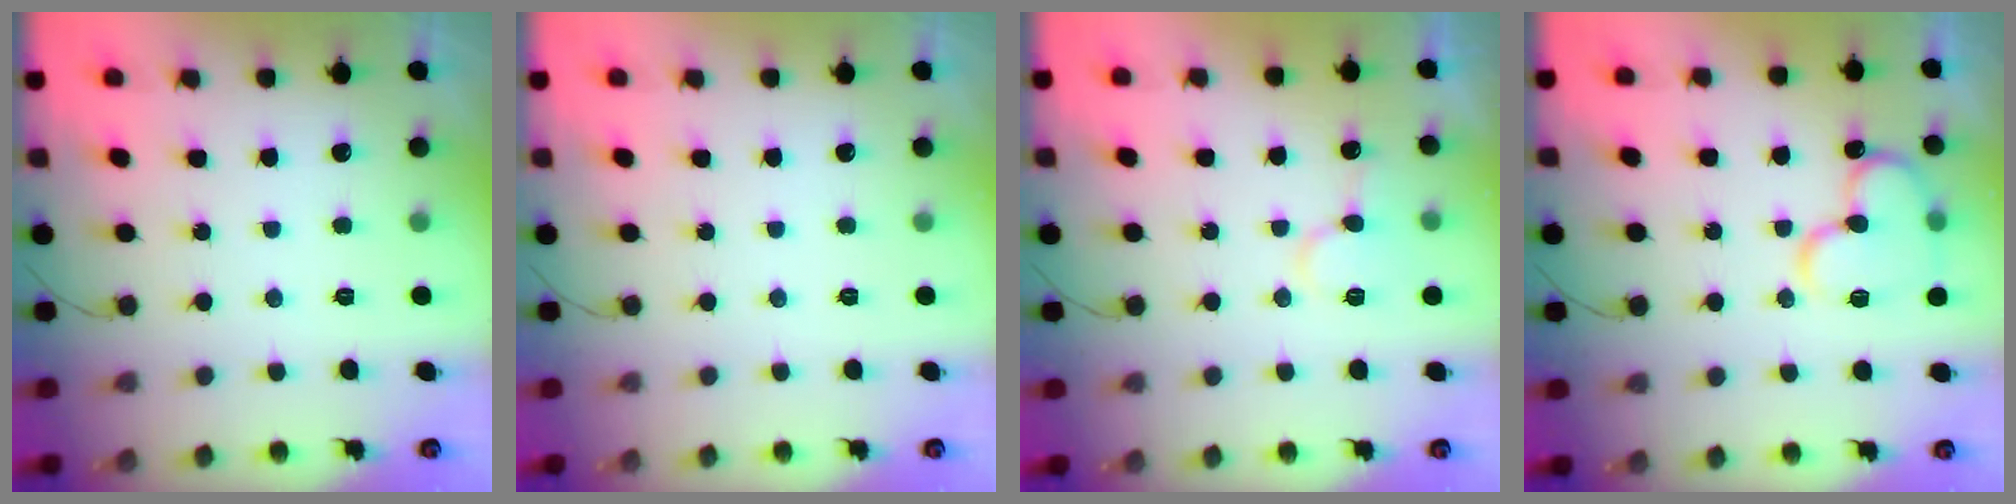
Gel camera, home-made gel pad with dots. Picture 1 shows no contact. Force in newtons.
{"total": 0.0}
{"total": 9.1, "press": 9.1, "slide": 1.2}
{"total": 14.8, "press": 14.7, "slide": 2.3}